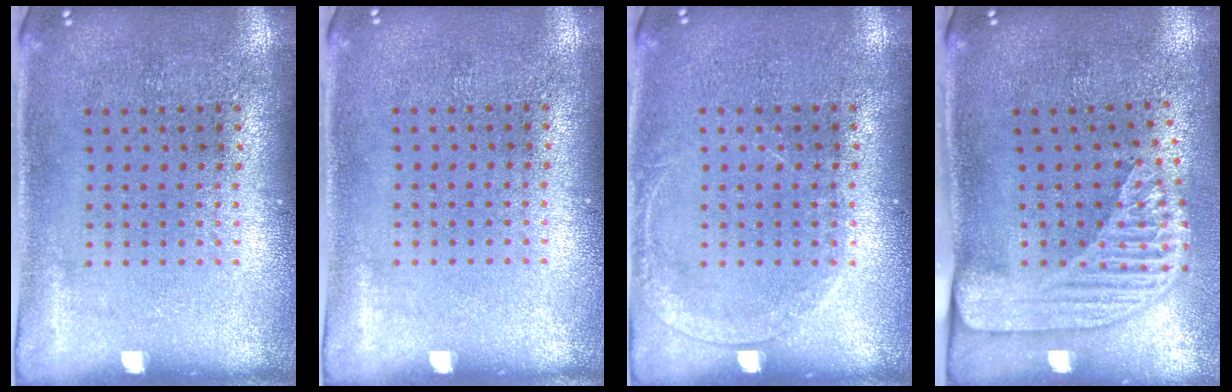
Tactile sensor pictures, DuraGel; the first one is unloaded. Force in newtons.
{"total": 0.0}
{"total": 1.2, "press": 1.1, "slide": 0.1}
{"total": 2.3, "press": 1.8, "slide": 1.5}